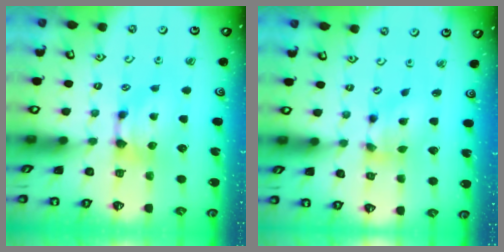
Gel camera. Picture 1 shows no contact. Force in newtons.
{"total": 3.6, "press": 3.1, "slide": 2.0}